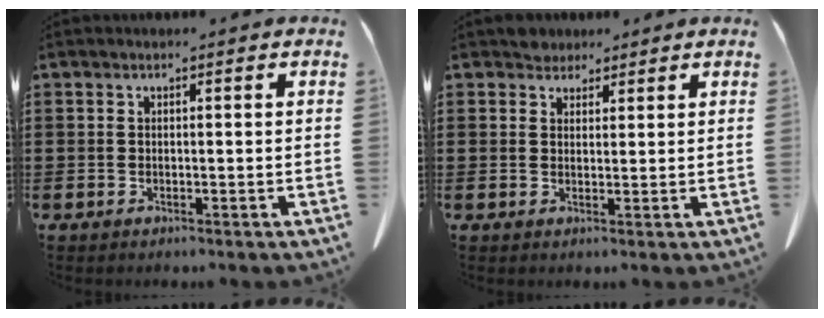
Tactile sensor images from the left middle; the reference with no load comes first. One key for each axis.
{"total": 2.4, "fx": 2.2, "fy": 0.9, "fz": 0.1, "tx": 0.000, "ty": 0.000, "tz": 0.043}